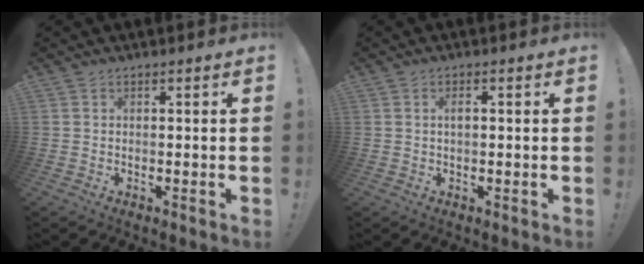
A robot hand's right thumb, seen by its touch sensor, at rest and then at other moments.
{"total": 1.5, "force": [0.2, 0.6, 1.4], "torque": [-0.027, 0.005, 0.001]}